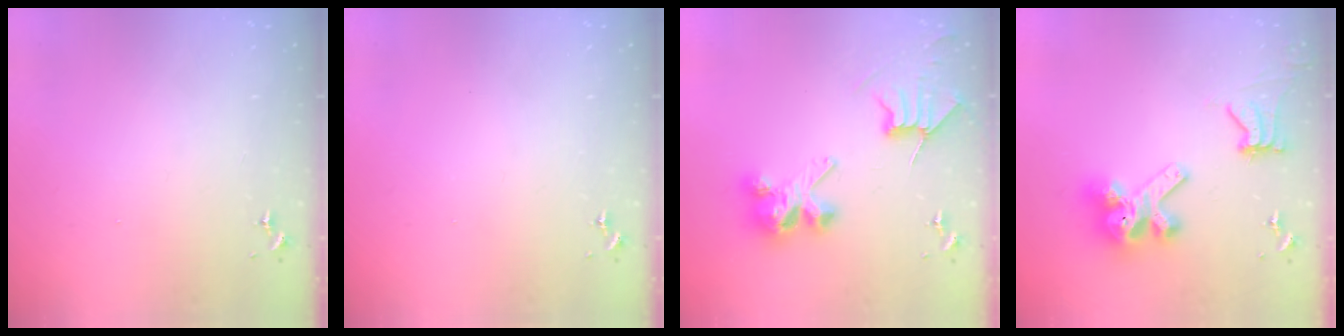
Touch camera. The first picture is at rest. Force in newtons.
{"total": 0.0}
{"total": 8.7, "press": 8.6, "slide": 0.6}
{"total": 13.4, "press": 13.3, "slide": 1.7}